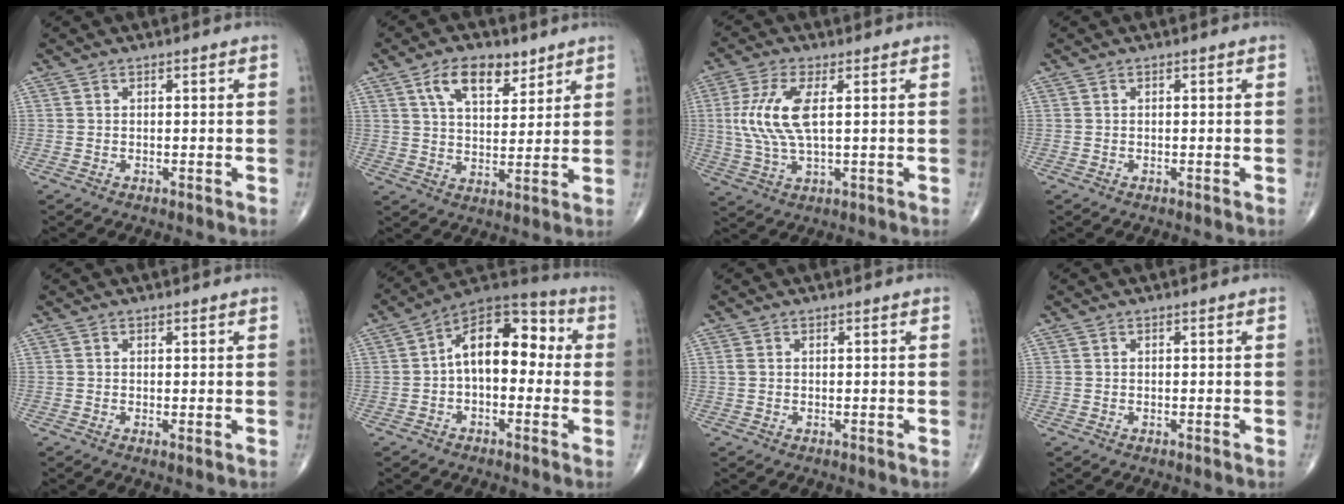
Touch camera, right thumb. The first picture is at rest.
{"total": 9.8, "force": [5.6, 5.0, 6.3], "torque": [-0.087, -0.026, 0.099]}
{"total": 10.2, "force": [1.6, 3.7, 9.3], "torque": [-0.223, -0.001, 0.035]}
{"total": 0.0}
{"total": 0.6, "force": [0.1, 0.2, 0.6], "torque": [-0.015, -0.004, 0.000]}
{"total": 13.9, "force": [0.4, 8.3, 11.2], "torque": [-0.137, 0.046, -0.011]}
{"total": 0.8, "force": [0.0, 0.6, 0.6], "torque": [-0.014, 0.003, 0.003]}
{"total": 0.0}